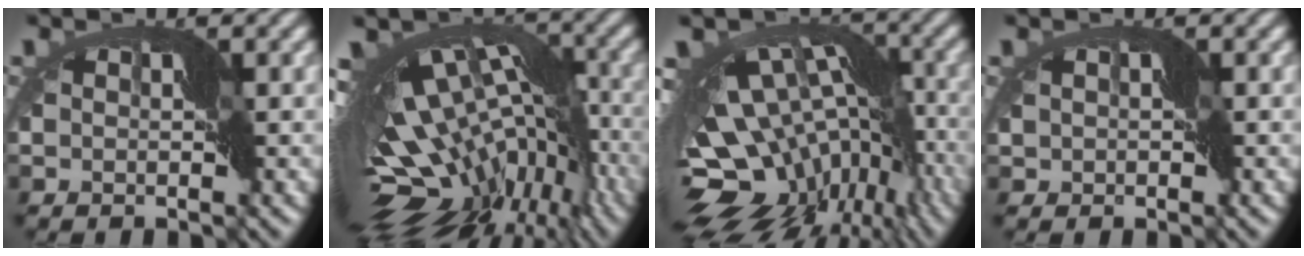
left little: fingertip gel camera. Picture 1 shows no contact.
{"total": 17.2, "force": [-4.8, 9.1, 13.8], "torque": [-0.220, 0.008, -0.047]}
{"total": 16.1, "force": [-4.6, 9.5, 12.2], "torque": [-0.182, -0.004, -0.040]}
{"total": 0.8, "force": [-0.1, 0.8, 0.1], "torque": [0.002, 0.003, -0.004]}